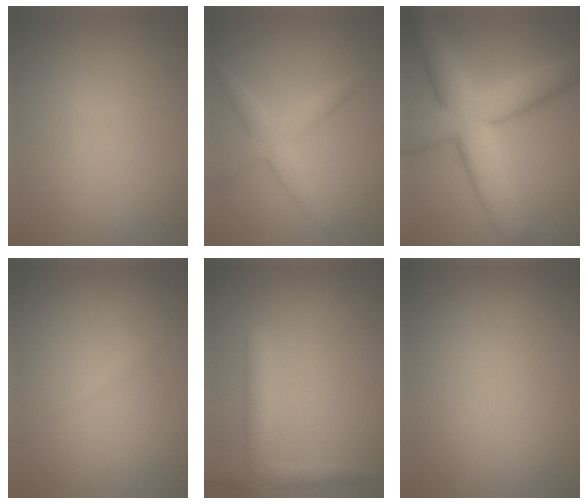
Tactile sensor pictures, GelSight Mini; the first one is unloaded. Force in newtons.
{"total": 3.2, "press": 3.2, "slide": 0.1}
{"total": 9.9, "press": 9.9, "slide": 0.5}
{"total": 0.8, "press": 0.8, "slide": 0.0}
{"total": 2.6, "press": 2.5, "slide": 0.2}
{"total": 0.0}